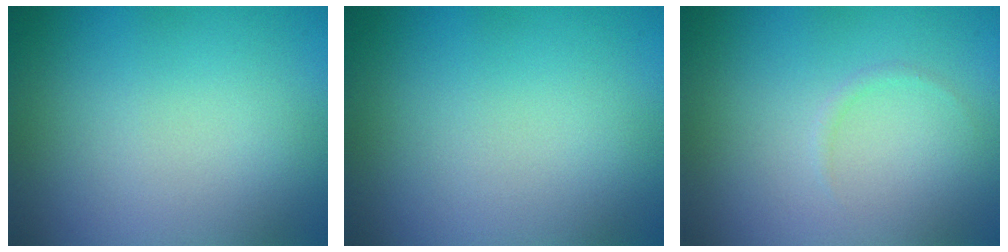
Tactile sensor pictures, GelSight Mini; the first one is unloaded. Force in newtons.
{"total": 0.0}
{"total": 0.5, "press": 0.5, "slide": 0.0}